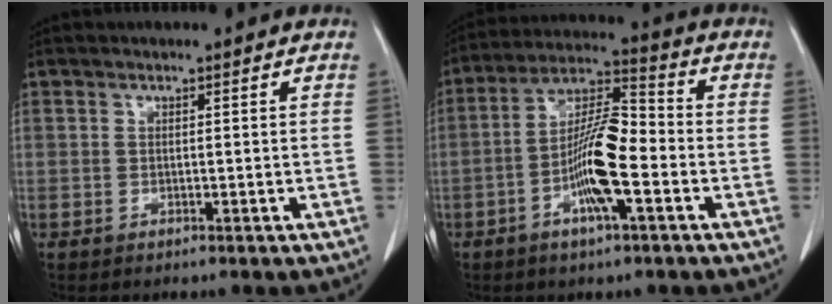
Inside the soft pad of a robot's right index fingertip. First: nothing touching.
{"total": 11.5, "force": [-3.3, 2.2, 10.8], "torque": [-0.205, 0.010, -0.062]}